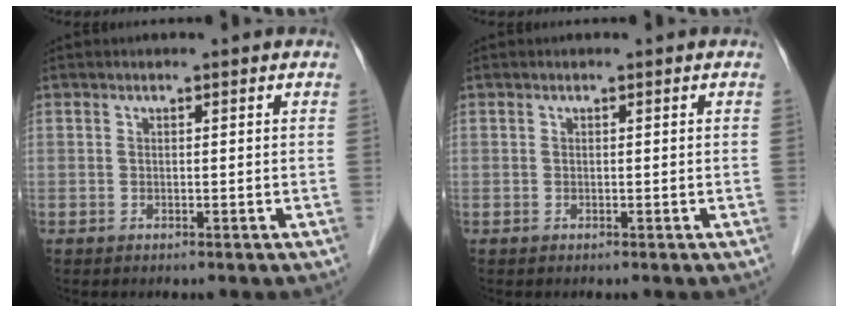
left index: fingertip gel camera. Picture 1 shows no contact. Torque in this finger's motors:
{"motor_torque": [0.00, 0.00, -0.01, 0.00]}